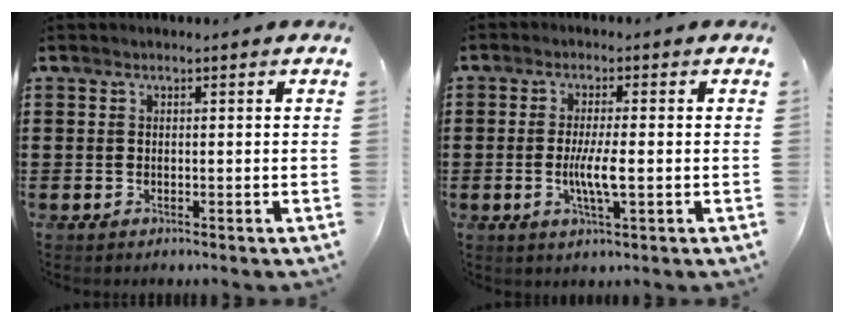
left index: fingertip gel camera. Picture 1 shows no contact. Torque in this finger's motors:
{"motor_torque": [1.19, 0.21, 0.37, 0.09]}